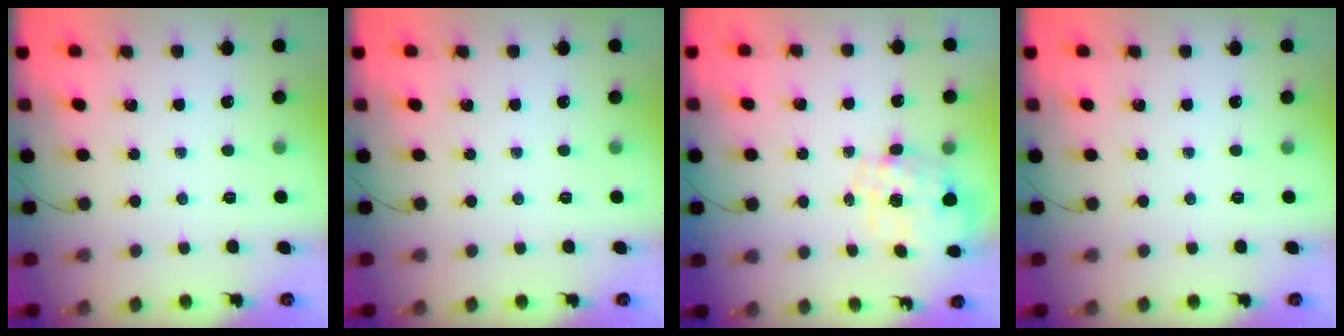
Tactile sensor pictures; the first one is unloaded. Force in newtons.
{"total": 0.0}
{"total": 2.1, "press": 1.8, "slide": 1.0}
{"total": 0.0}